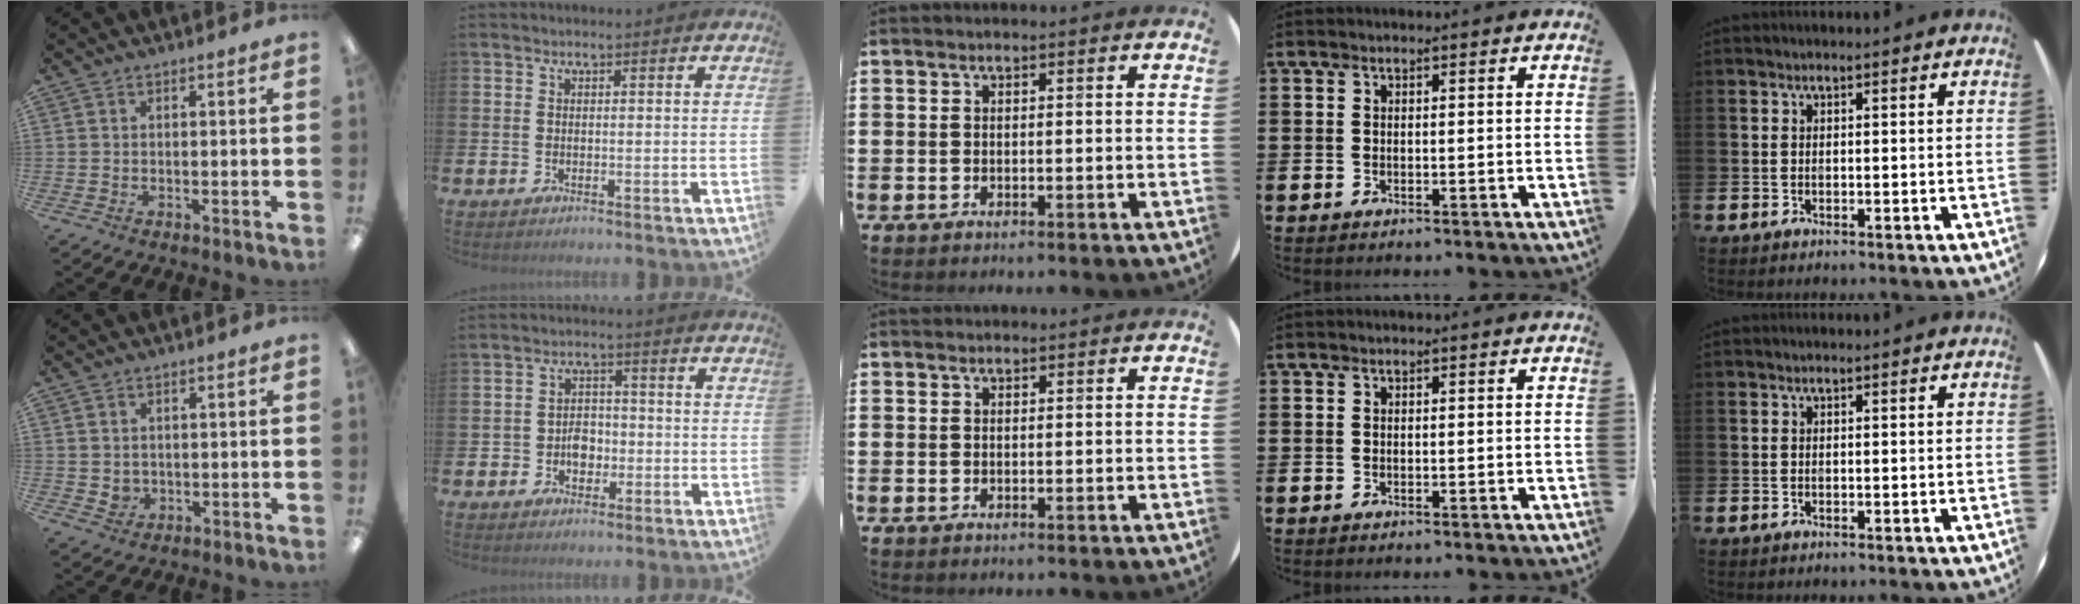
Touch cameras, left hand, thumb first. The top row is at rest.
{"thumb": {"total": 2.3, "force": [0.4, 2.1, 0.7], "torque": [-0.007, -0.001, 0.007]}, "index": {"total": 3.5, "force": [-1.1, 2.8, 1.8], "torque": [-0.030, 0.004, -0.026]}}